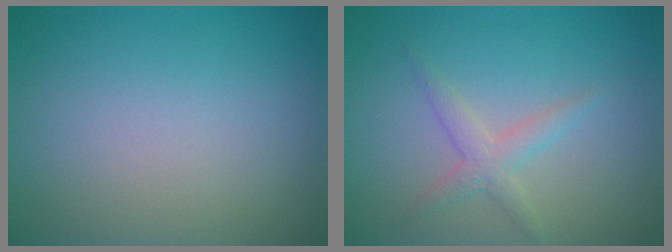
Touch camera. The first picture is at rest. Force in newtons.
{"total": 1.9, "press": 1.9, "slide": 0.0}